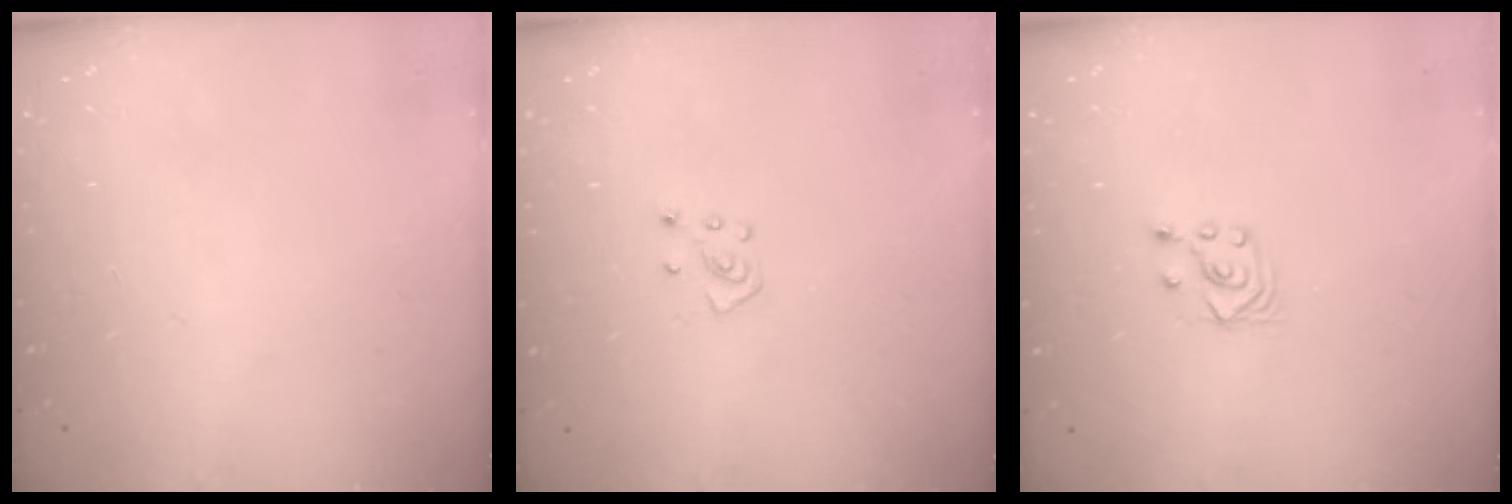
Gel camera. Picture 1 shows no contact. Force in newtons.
{"total": 5.4, "press": 5.4, "slide": 0.6}
{"total": 2.6, "press": 2.5, "slide": 1.0}